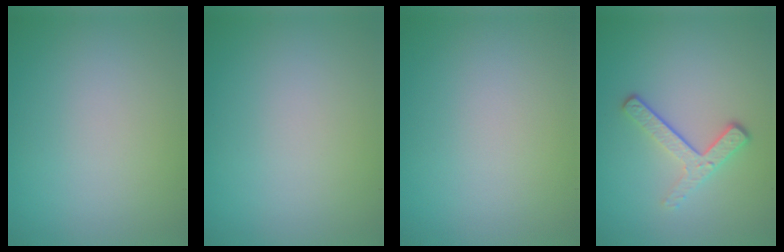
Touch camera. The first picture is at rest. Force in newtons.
{"total": 0.0}
{"total": 0.0}
{"total": 3.3, "press": 2.4, "slide": 2.3}